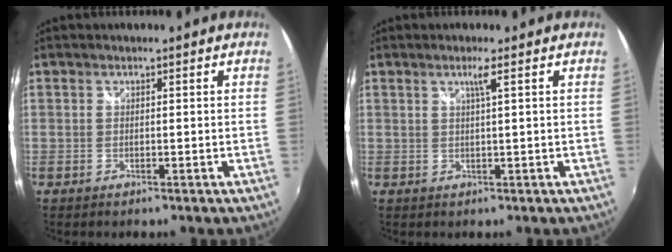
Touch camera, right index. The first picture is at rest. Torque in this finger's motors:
{"motor_torque": [0.33, 0.11, 0.12, 0.01]}